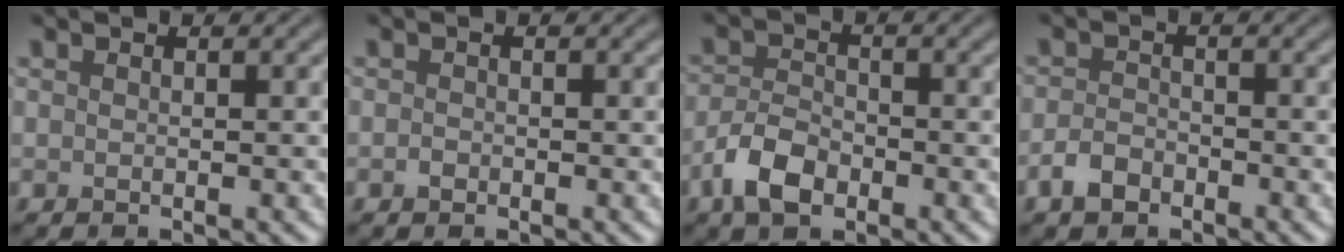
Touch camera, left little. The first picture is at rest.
{"total": 0.6, "force": [-0.3, 0.4, 0.2], "torque": [-0.005, -0.001, -0.007]}
{"total": 4.0, "force": [-2.2, 2.3, 2.4], "torque": [-0.045, 0.002, -0.050]}
{"total": 2.2, "force": [-1.5, 1.3, 1.0], "torque": [-0.018, 0.003, -0.036]}